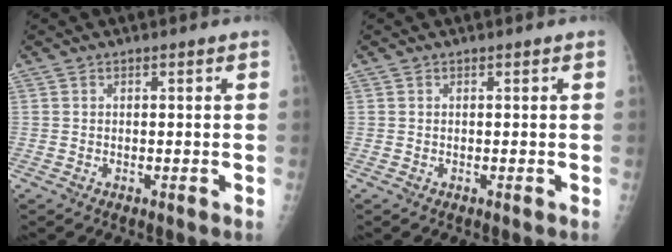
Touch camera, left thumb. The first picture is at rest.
{"total": 0.0}